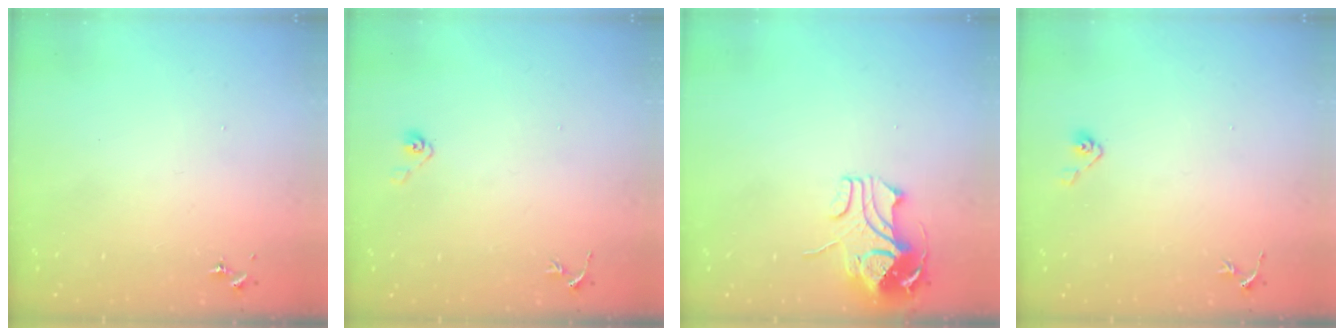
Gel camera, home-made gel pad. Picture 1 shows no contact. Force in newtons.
{"total": 4.0, "press": 3.3, "slide": 2.2}
{"total": 10.3, "press": 10.2, "slide": 0.9}
{"total": 4.1, "press": 3.9, "slide": 1.2}